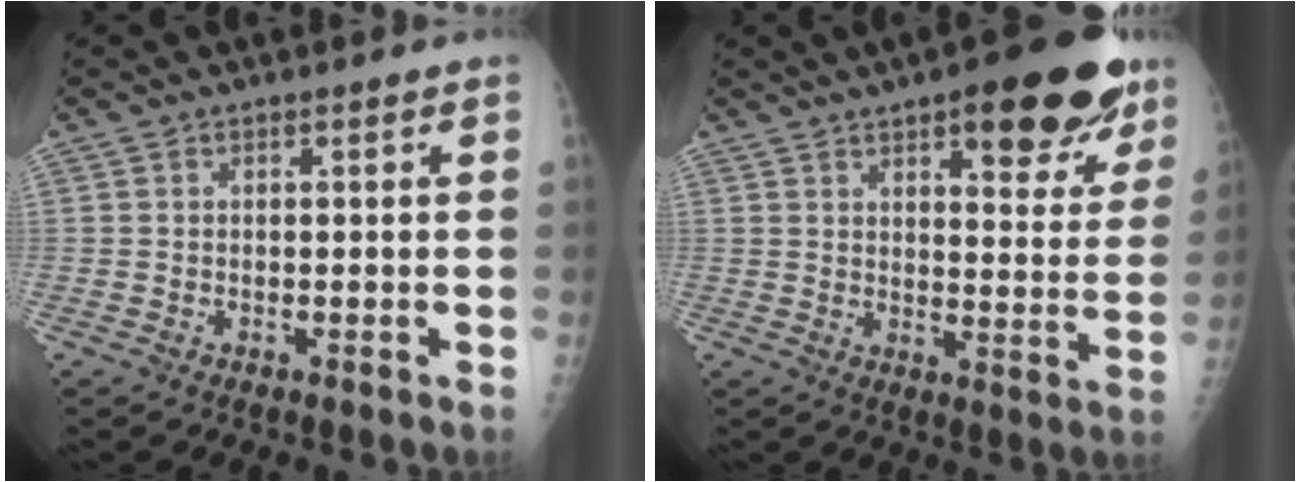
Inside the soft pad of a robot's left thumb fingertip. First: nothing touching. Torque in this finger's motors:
{"motor_torque": [0.07, 0.49, -0.06, -0.06, 0.15]}